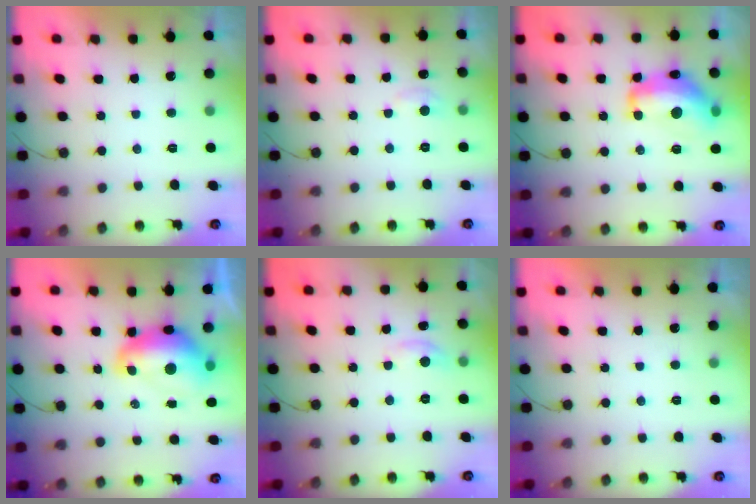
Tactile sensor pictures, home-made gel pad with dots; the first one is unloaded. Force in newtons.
{"total": 4.5, "press": 4.5, "slide": 0.6}
{"total": 15.7, "press": 15.6, "slide": 0.8}
{"total": 12.8, "press": 12.7, "slide": 1.1}
{"total": 4.4, "press": 4.3, "slide": 0.5}
{"total": 0.0}